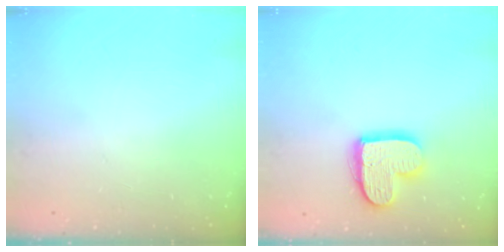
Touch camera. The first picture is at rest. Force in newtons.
{"total": 13.0, "press": 13.0, "slide": 0.8}